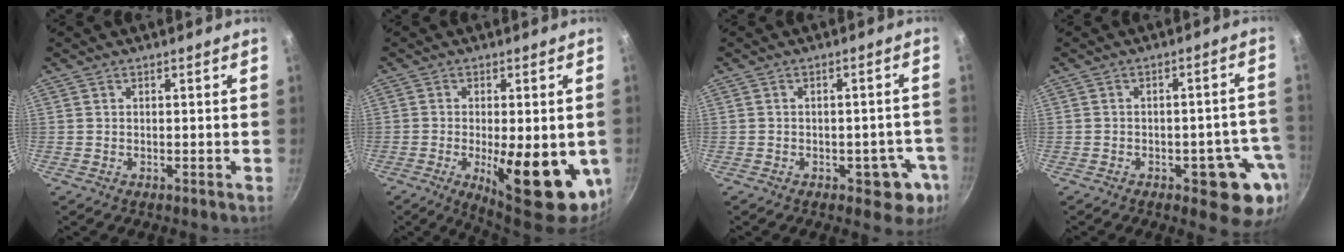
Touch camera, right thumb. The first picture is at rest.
{"total": 17.4, "force": [-3.9, 6.0, 15.8], "torque": [-0.196, -0.011, -0.041]}
{"total": 7.3, "force": [-2.8, 4.2, 5.3], "torque": [-0.017, 0.021, -0.027]}
{"total": 10.7, "force": [-4.4, 4.8, 8.5], "torque": [-0.051, 0.025, -0.052]}